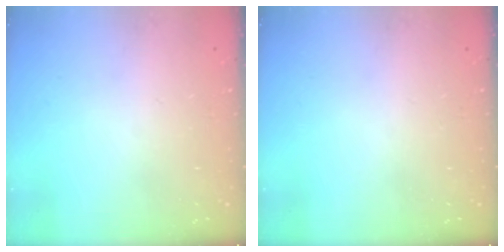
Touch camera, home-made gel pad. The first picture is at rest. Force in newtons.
{"total": 0.0}